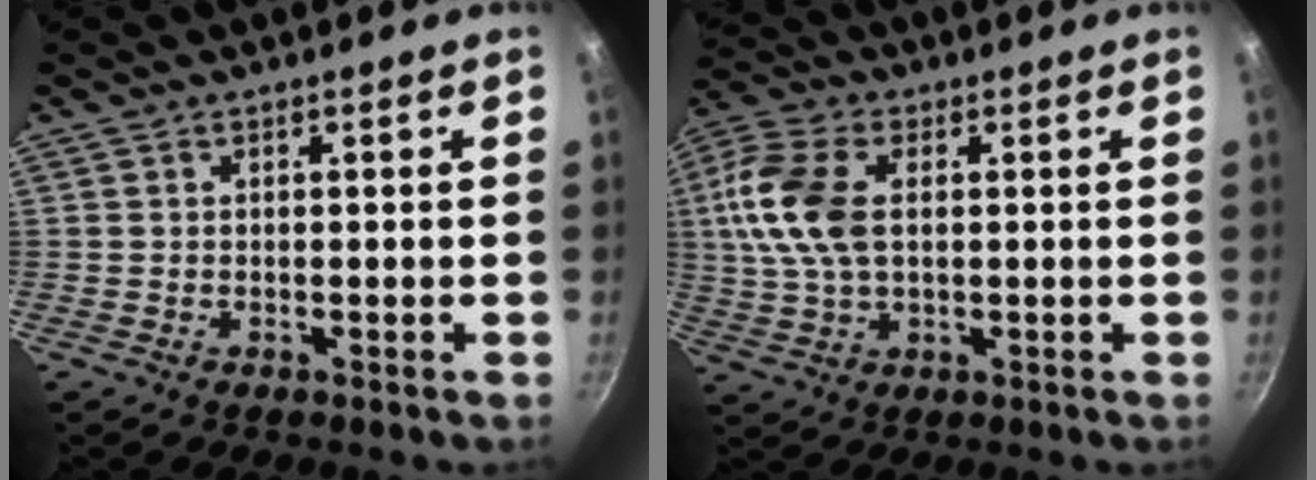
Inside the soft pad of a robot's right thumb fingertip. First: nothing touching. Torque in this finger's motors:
{"motor_torque": [0.52, 2.86, 1.55, 0.17, 0.18]}